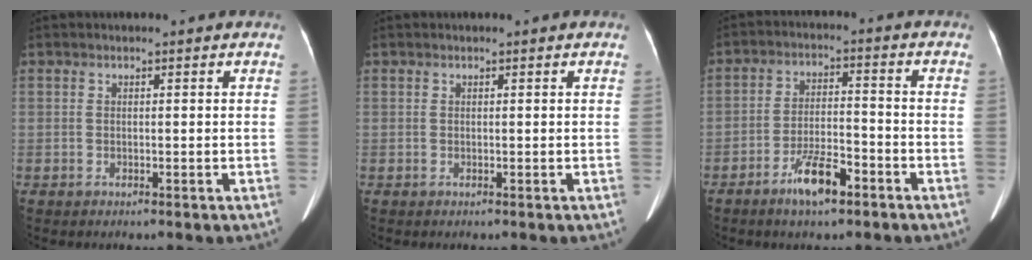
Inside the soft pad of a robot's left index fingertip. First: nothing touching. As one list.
[{"total": 0.0}, {"total": 6.9, "force": [-4.4, 1.7, 5.0], "torque": [-0.102, 0.000, -0.076]}]